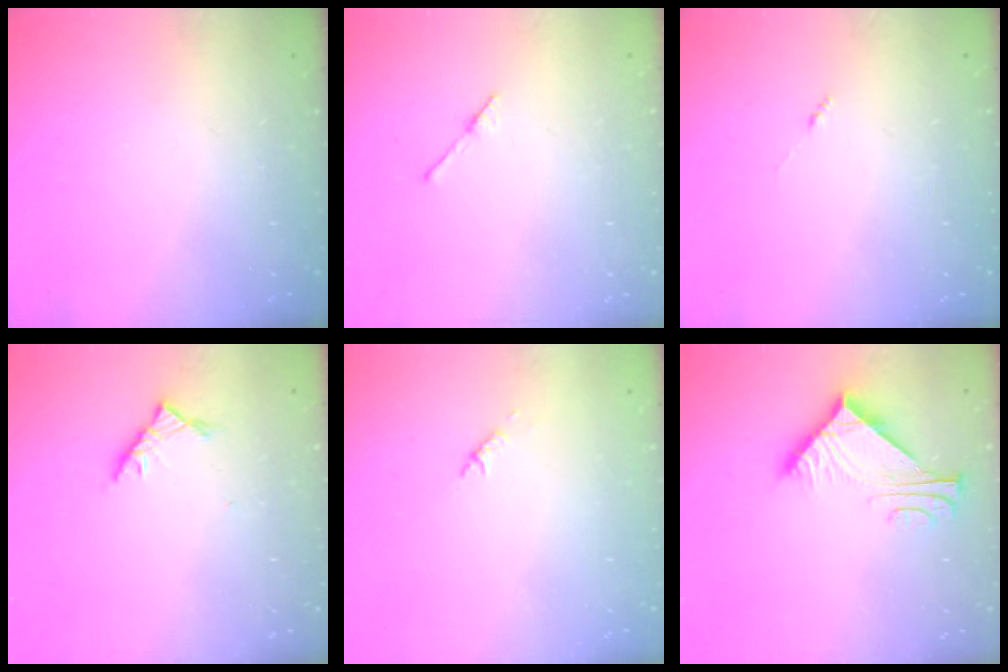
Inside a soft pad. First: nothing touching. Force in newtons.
{"total": 1.9, "press": 1.8, "slide": 0.3}
{"total": 0.0}
{"total": 3.4, "press": 3.3, "slide": 0.8}
{"total": 2.8, "press": 2.7, "slide": 0.6}
{"total": 9.4, "press": 9.4, "slide": 0.8}